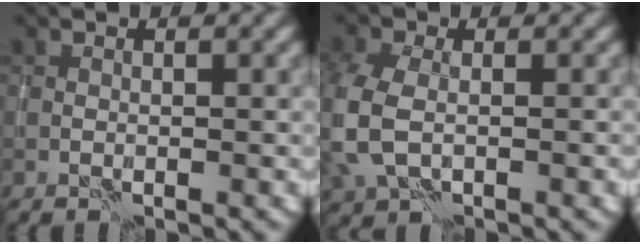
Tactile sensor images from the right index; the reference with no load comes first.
{"total": 5.7, "force": [-1.0, 3.6, 4.4], "torque": [-0.121, -0.003, -0.025]}